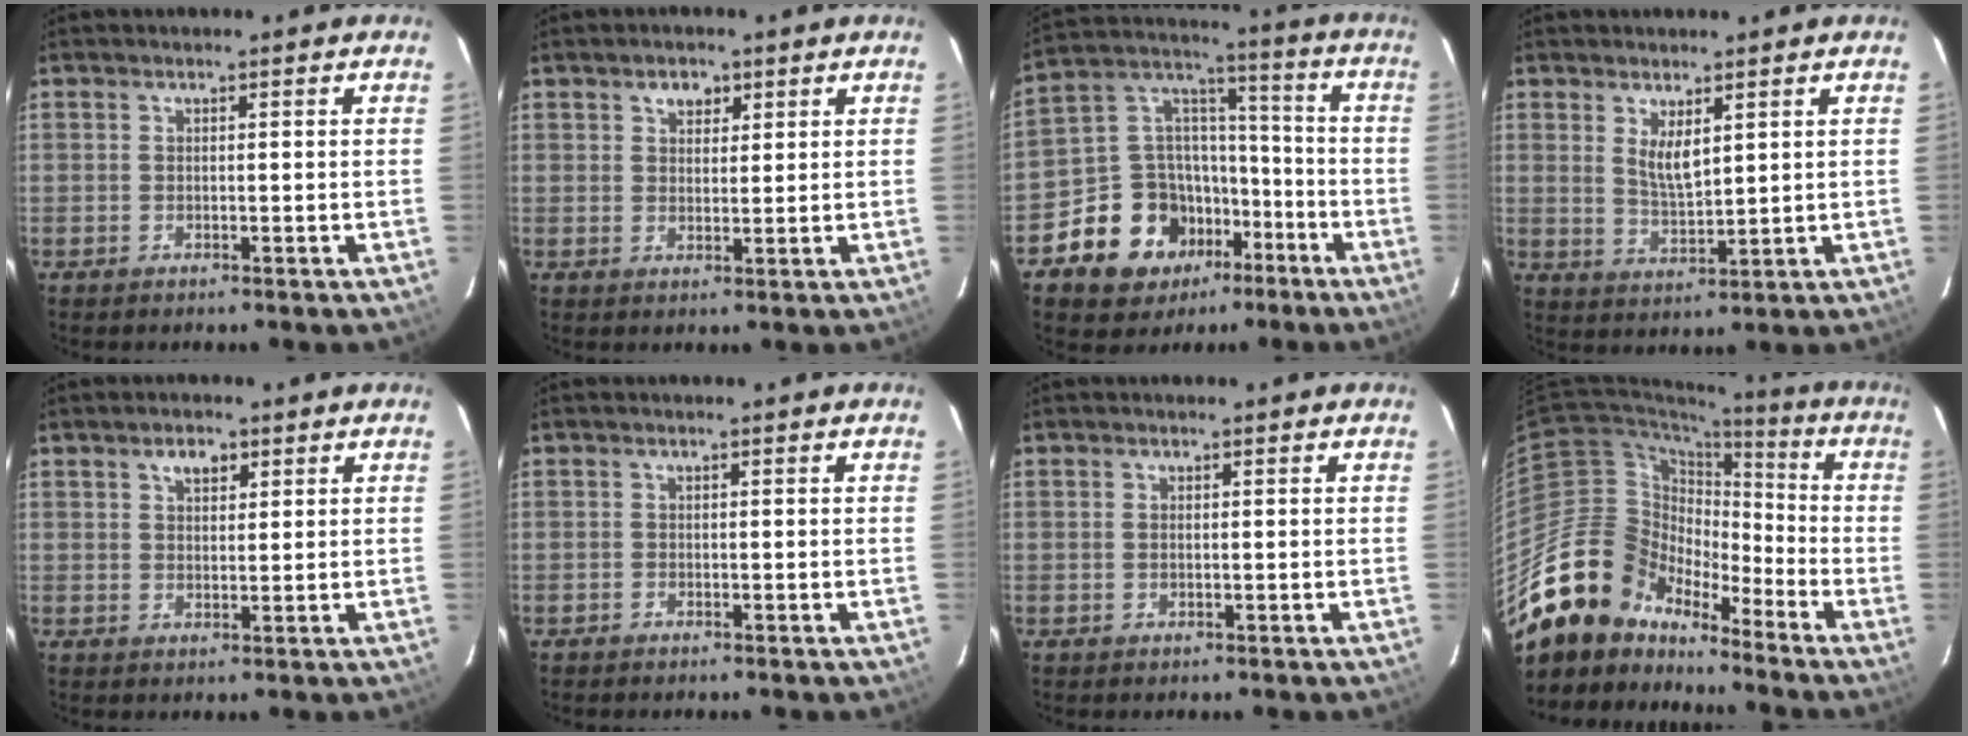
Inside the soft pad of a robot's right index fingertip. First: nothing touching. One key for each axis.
{"total": 3.4, "fx": 1.8, "fy": 2.3, "fz": 1.5, "tx": -0.015, "ty": 0.009, "tz": 0.032}
{"total": 16.5, "fx": -9.0, "fy": 12.8, "fz": 5.3, "tx": -0.125, "ty": 0.065, "tz": -0.131}
{"total": 5.0, "fx": 2.2, "fy": 2.0, "fz": 4.1, "tx": -0.072, "ty": -0.008, "tz": 0.045}
{"total": 3.3, "fx": 1.8, "fy": 1.9, "fz": 2.0, "tx": -0.029, "ty": 0.010, "tz": 0.032}
{"total": 0.7, "fx": -0.6, "fy": 0.4, "fz": 0.0, "tx": -0.001, "ty": 0.004, "tz": -0.011}
{"total": 0.7, "fx": 0.0, "fy": 0.5, "fz": 0.5, "tx": -0.010, "ty": 0.001, "tz": -0.001}
{"total": 16.5, "fx": -13.3, "fy": 9.2, "fz": 3.5, "tx": -0.071, "ty": 0.038, "tz": -0.237}